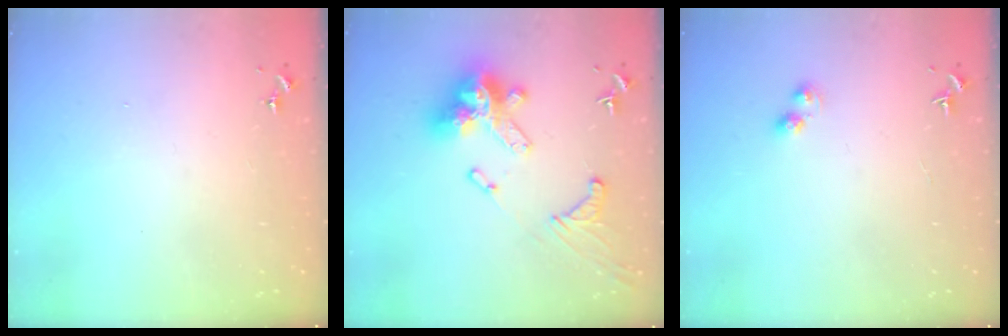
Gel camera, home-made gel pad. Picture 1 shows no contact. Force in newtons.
{"total": 19.2, "press": 19.1, "slide": 2.1}
{"total": 3.8, "press": 3.8, "slide": 0.5}